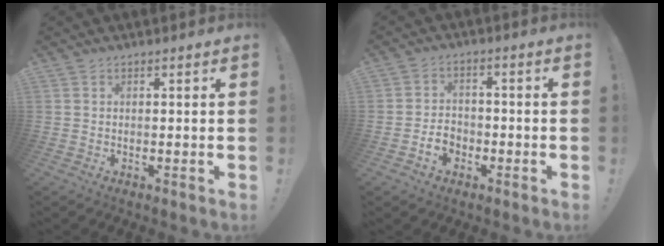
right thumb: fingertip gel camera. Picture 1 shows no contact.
{"total": 5.4, "force": [-2.9, 3.9, 2.2], "torque": [-0.044, 0.011, -0.052]}